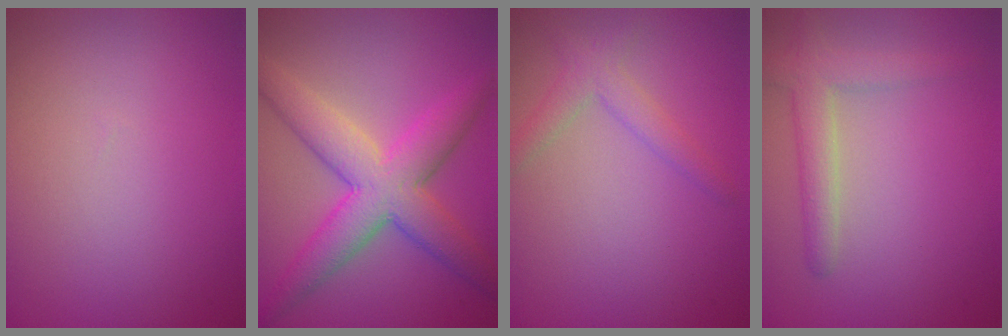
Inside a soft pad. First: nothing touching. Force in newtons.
{"total": 7.1, "press": 7.1, "slide": 0.2}
{"total": 2.1, "press": 2.1, "slide": 0.1}
{"total": 2.9, "press": 2.9, "slide": 0.2}